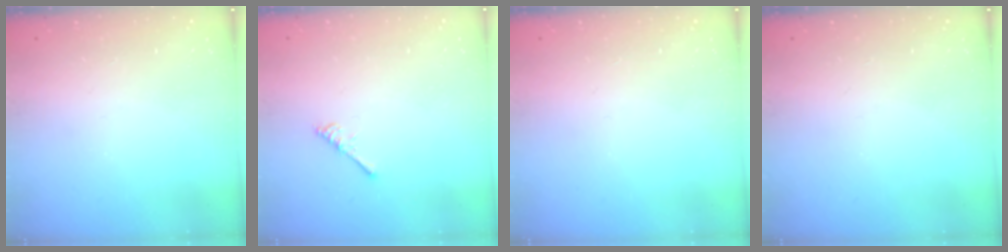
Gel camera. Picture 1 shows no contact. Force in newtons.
{"total": 3.0, "press": 2.9, "slide": 0.5}
{"total": 0.0}
{"total": 0.0}